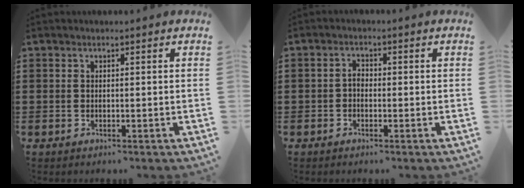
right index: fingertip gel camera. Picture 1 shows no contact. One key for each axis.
{"total": 1.7, "fx": -0.6, "fy": 1.0, "fz": 1.2, "tx": -0.025, "ty": 0.003, "tz": -0.012}